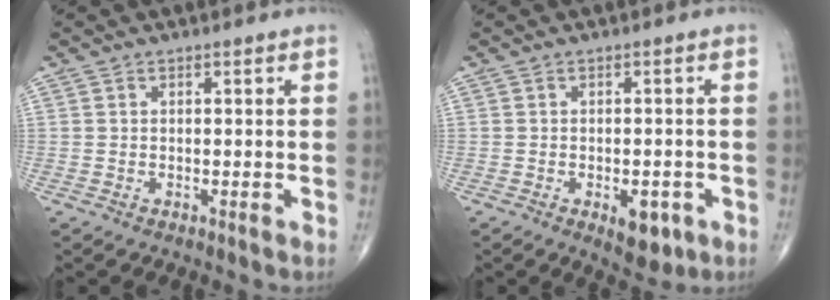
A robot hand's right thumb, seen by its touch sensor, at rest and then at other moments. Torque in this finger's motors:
{"motor_torque": [1.67, 0.63, 0.35, -0.55, 0.16]}